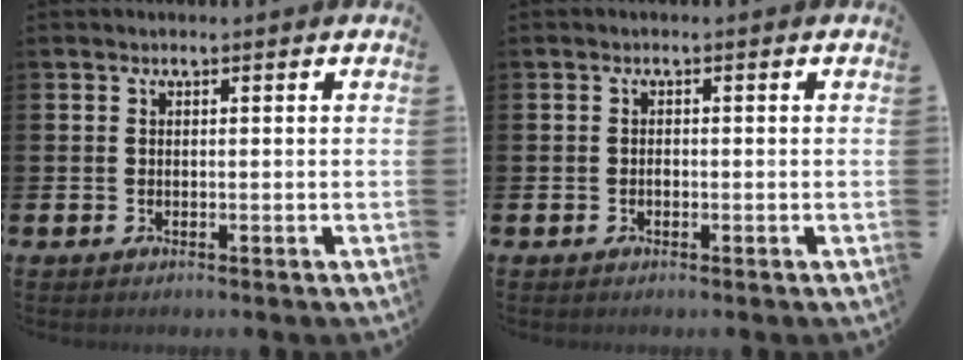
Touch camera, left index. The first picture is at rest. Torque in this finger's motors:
{"motor_torque": [0.03, -0.07, -0.11, -0.01]}